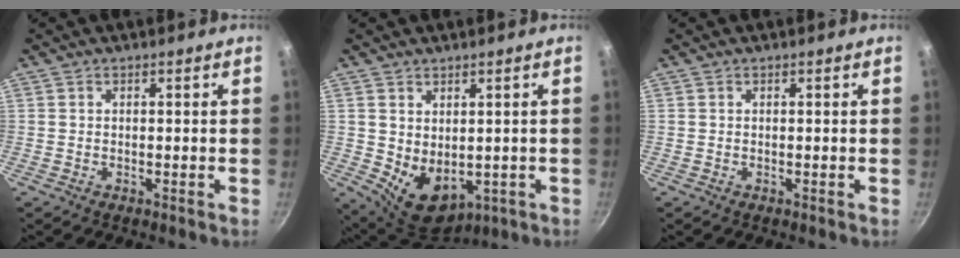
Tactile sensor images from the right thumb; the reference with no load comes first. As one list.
[{"total": 9.0, "force": [0.2, 6.4, 6.3], "torque": [-0.076, -0.021, 0.028]}, {"total": 0.0}]